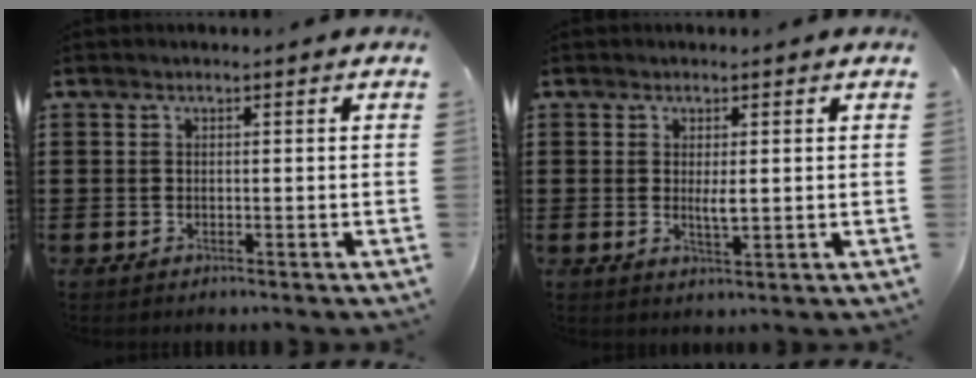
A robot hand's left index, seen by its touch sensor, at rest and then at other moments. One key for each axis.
{"total": 2.5, "fx": 0.3, "fy": 0.7, "fz": 2.4, "tx": -0.039, "ty": -0.005, "tz": 0.003}